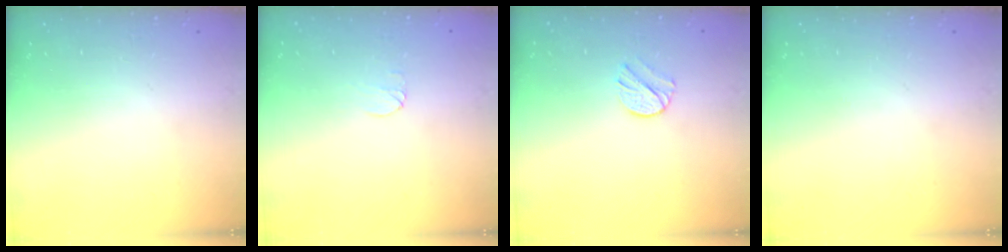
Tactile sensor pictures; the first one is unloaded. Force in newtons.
{"total": 4.9, "press": 4.8, "slide": 0.4}
{"total": 6.1, "press": 6.1, "slide": 0.7}
{"total": 0.0}